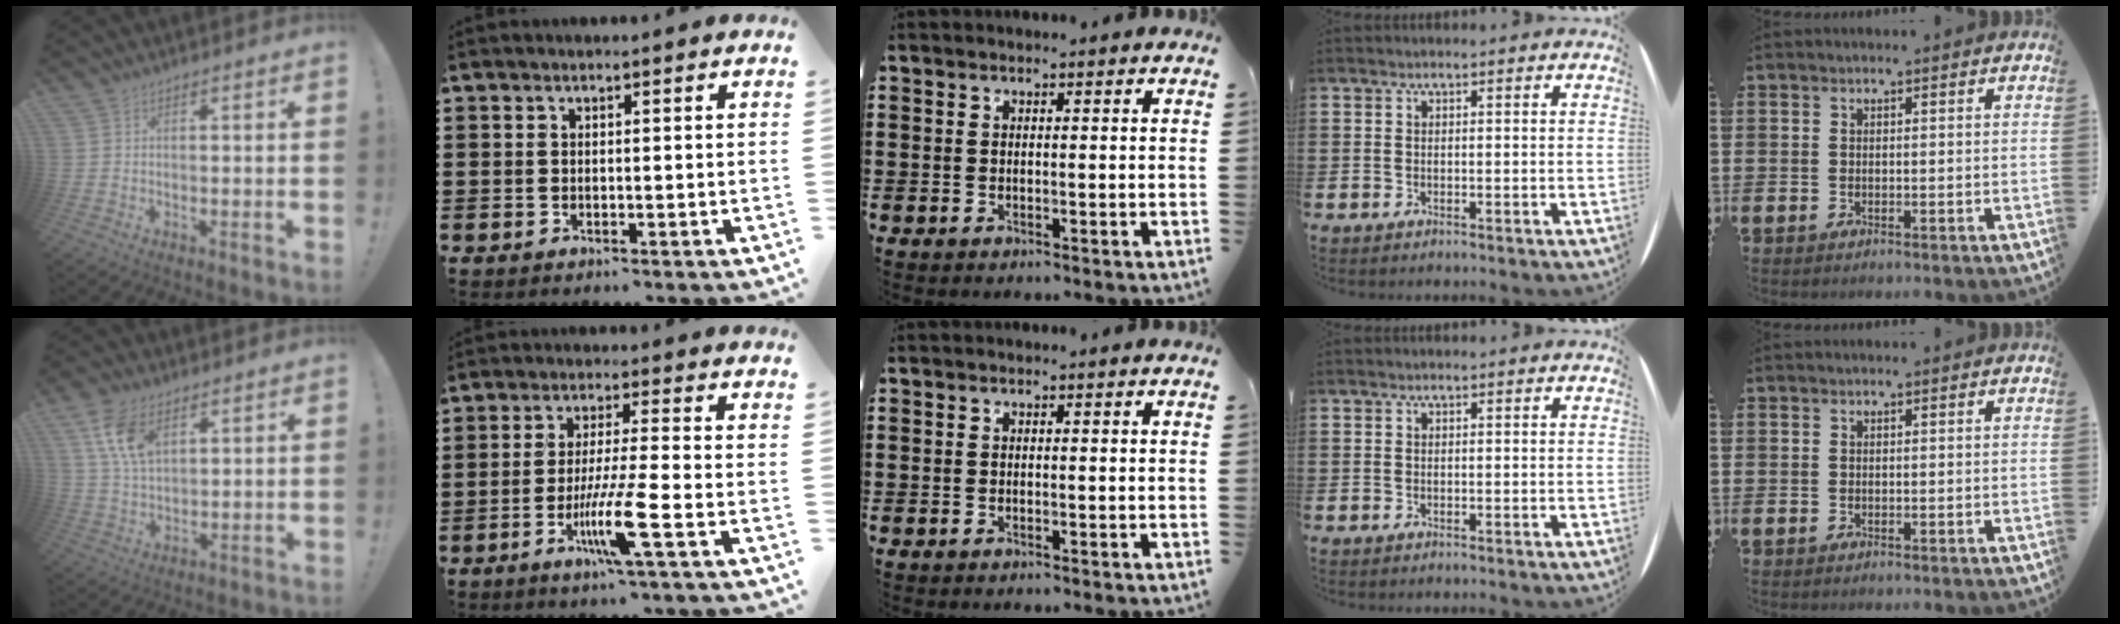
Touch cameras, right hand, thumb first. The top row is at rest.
{"thumb": {"total": 10.5, "force": [5.1, 5.7, 7.2], "torque": [-0.143, -0.012, 0.095]}, "index": {"total": 8.9, "force": [-3.8, 0.2, 8.1], "torque": [-0.158, -0.017, -0.070]}}